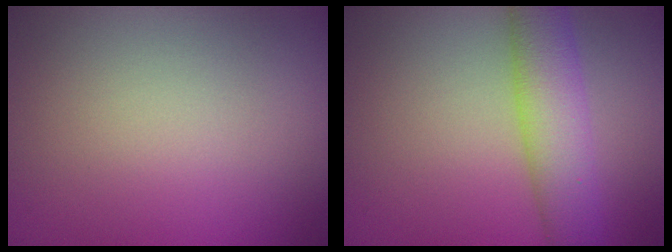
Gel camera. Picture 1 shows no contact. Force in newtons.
{"total": 5.2, "press": 5.2, "slide": 0.3}